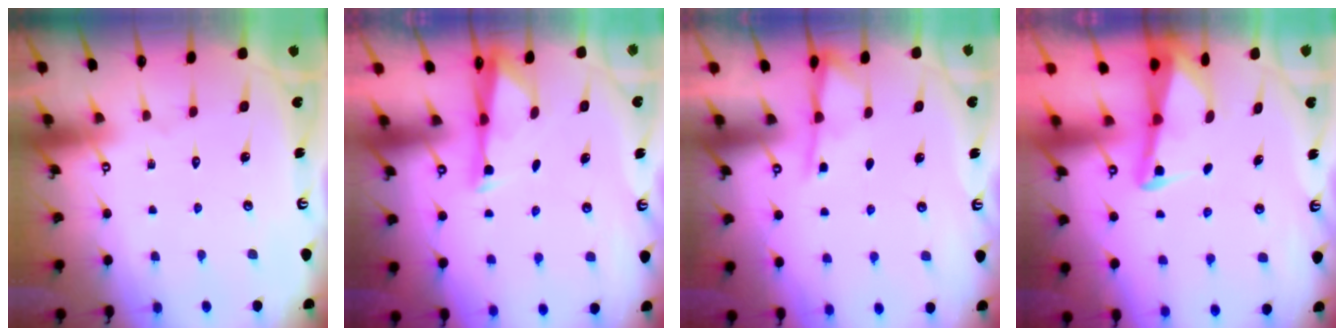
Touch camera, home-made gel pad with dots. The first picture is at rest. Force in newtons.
{"total": 2.9, "press": 2.8, "slide": 0.5}
{"total": 3.9, "press": 3.8, "slide": 0.6}
{"total": 2.3, "press": 2.3, "slide": 0.3}